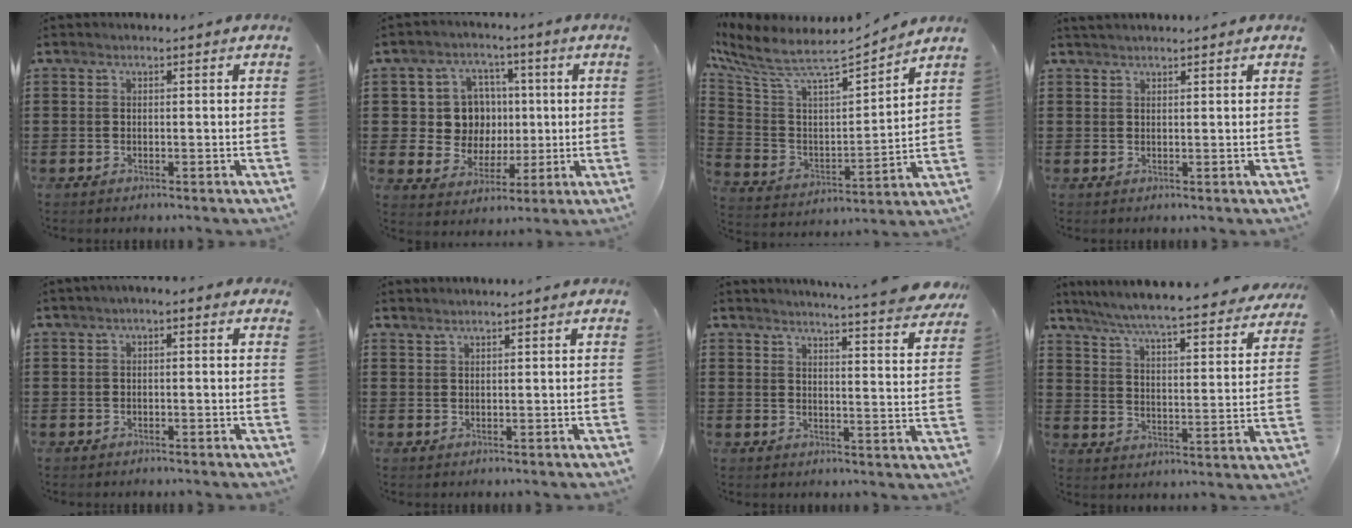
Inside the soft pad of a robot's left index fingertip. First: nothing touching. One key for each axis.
{"total": 8.9, "fx": 1.3, "fy": 8.1, "fz": 3.5, "tx": -0.084, "ty": 0.016, "tz": 0.030}
{"total": 7.2, "fx": 6.4, "fy": 1.2, "fz": 3.1, "tx": -0.095, "ty": -0.057, "tz": 0.101}
{"total": 1.1, "fx": 1.1, "fy": 0.0, "fz": 0.3, "tx": -0.006, "ty": 0.001, "tz": 0.021}
{"total": 1.1, "fx": -0.4, "fy": 0.2, "fz": 1.0, "tx": -0.017, "ty": -0.001, "tz": -0.007}
{"total": 1.2, "fx": 1.2, "fy": -0.1, "fz": 0.2, "tx": -0.005, "ty": -0.002, "tz": 0.023}
{"total": 5.0, "fx": 4.7, "fy": -1.0, "fz": 1.5, "tx": -0.032, "ty": -0.035, "tz": 0.076}
{"total": 6.2, "fx": 5.8, "fy": -0.7, "fz": 2.2, "tx": -0.071, "ty": -0.050, "tz": 0.094}